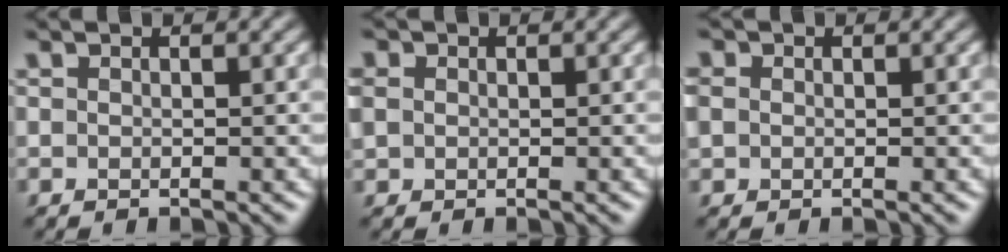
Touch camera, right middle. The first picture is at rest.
{"total": 2.4, "force": [0.5, 2.0, 1.2], "torque": [-0.042, 0.004, 0.009]}
{"total": 2.1, "force": [0.3, 1.8, 1.1], "torque": [-0.035, 0.003, 0.004]}